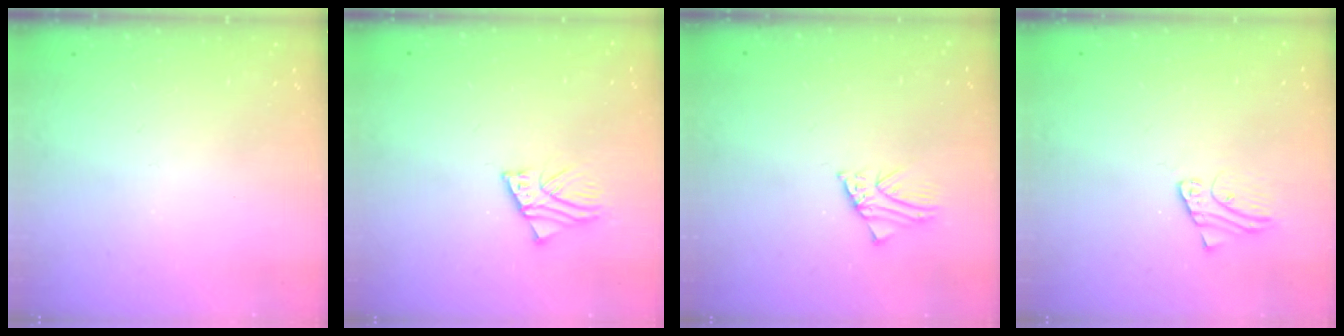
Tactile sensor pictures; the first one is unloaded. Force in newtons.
{"total": 2.8, "press": 2.7, "slide": 0.3}
{"total": 1.5, "press": 1.5, "slide": 0.1}
{"total": 3.9, "press": 3.9, "slide": 0.3}